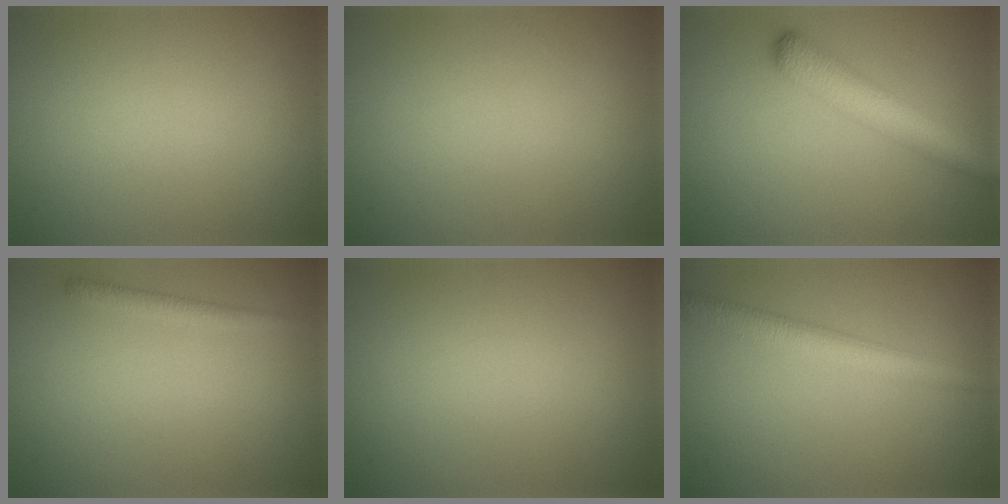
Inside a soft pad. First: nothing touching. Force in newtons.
{"total": 0.0}
{"total": 5.0, "press": 5.0, "slide": 0.2}
{"total": 1.4, "press": 1.4, "slide": 0.1}
{"total": 0.0}
{"total": 3.9, "press": 3.9, "slide": 0.1}